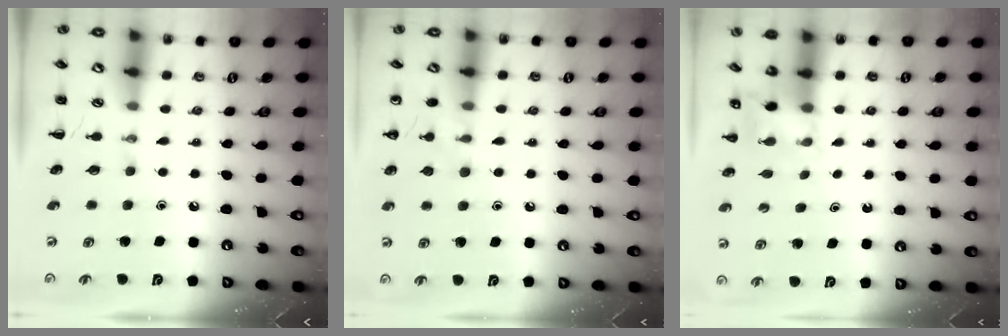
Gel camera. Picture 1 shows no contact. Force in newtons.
{"total": 6.6, "press": 6.3, "slide": 2.0}
{"total": 3.0, "press": 2.8, "slide": 1.0}